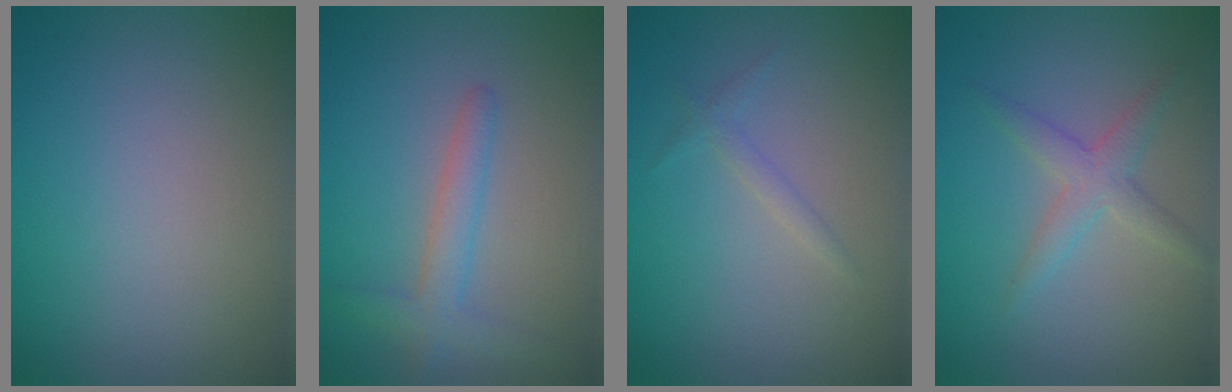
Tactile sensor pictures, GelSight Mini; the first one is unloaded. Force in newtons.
{"total": 2.6, "press": 2.6, "slide": 0.1}
{"total": 1.1, "press": 1.1, "slide": 0.1}
{"total": 2.4, "press": 2.4, "slide": 0.1}